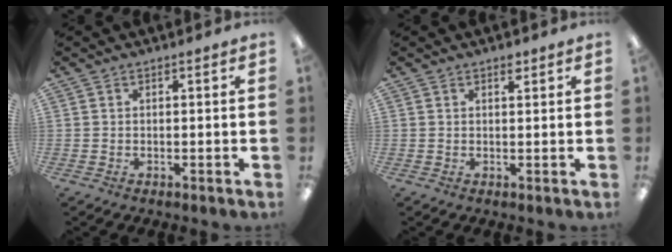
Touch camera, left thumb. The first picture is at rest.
{"total": 1.6, "force": [1.2, 0.6, 0.8], "torque": [-0.002, -0.007, 0.019]}